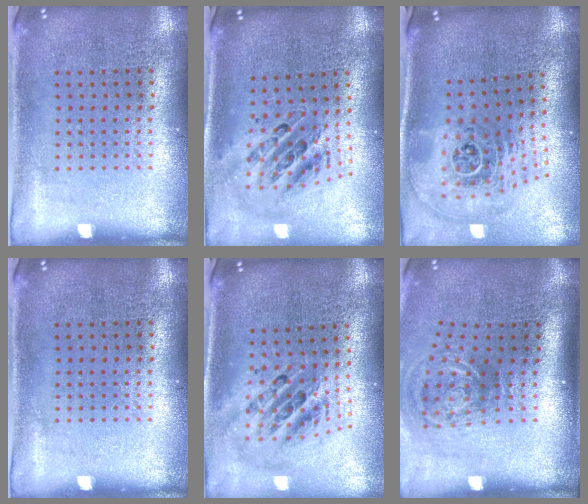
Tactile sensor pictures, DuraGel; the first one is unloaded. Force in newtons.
{"total": 1.4, "press": 1.2, "slide": 0.6}
{"total": 2.8, "press": 1.8, "slide": 2.1}
{"total": 0.0}
{"total": 2.4, "press": 1.7, "slide": 1.6}
{"total": 2.1, "press": 1.2, "slide": 1.7}